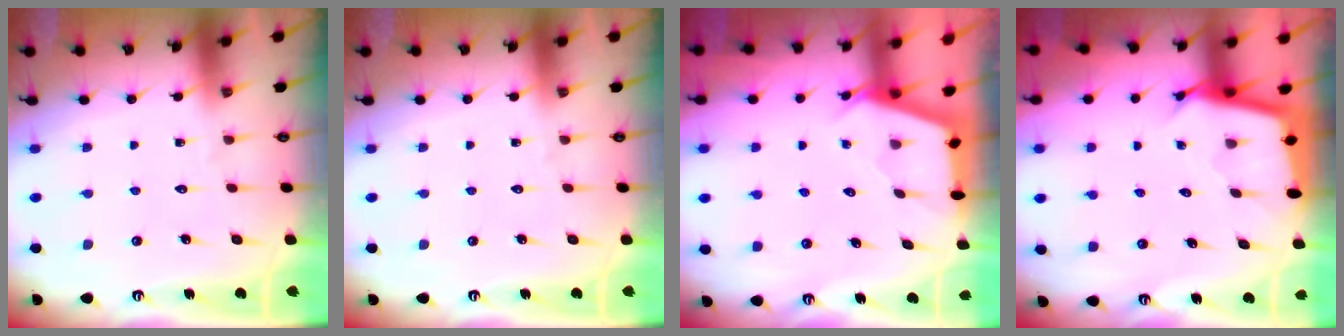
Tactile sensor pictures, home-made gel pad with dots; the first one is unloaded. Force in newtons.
{"total": 0.0}
{"total": 2.7, "press": 2.7, "slide": 0.3}
{"total": 2.5, "press": 2.5, "slide": 0.1}